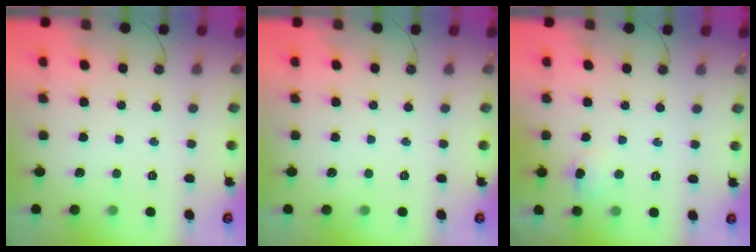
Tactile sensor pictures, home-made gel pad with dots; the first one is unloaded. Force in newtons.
{"total": 0.0}
{"total": 5.0, "press": 4.5, "slide": 2.2}